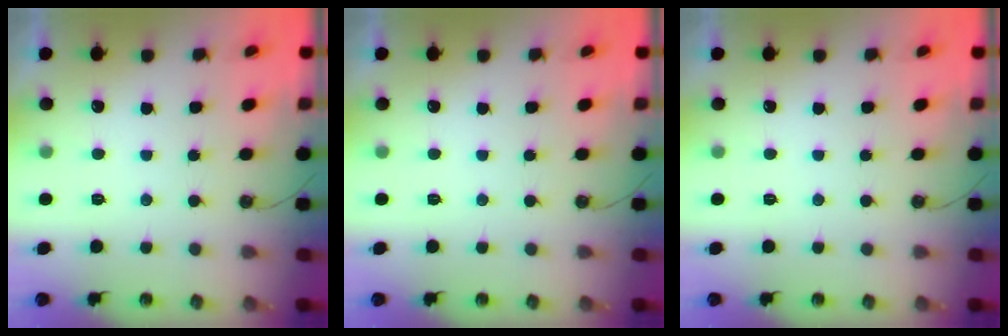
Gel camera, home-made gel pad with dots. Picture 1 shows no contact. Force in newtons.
{"total": 0.0}
{"total": 0.0}